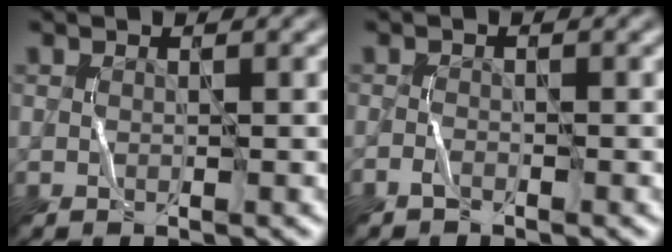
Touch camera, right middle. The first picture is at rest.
{"total": 0.8, "force": [-0.8, 0.0, -0.1], "torque": [-0.002, 0.008, -0.018]}